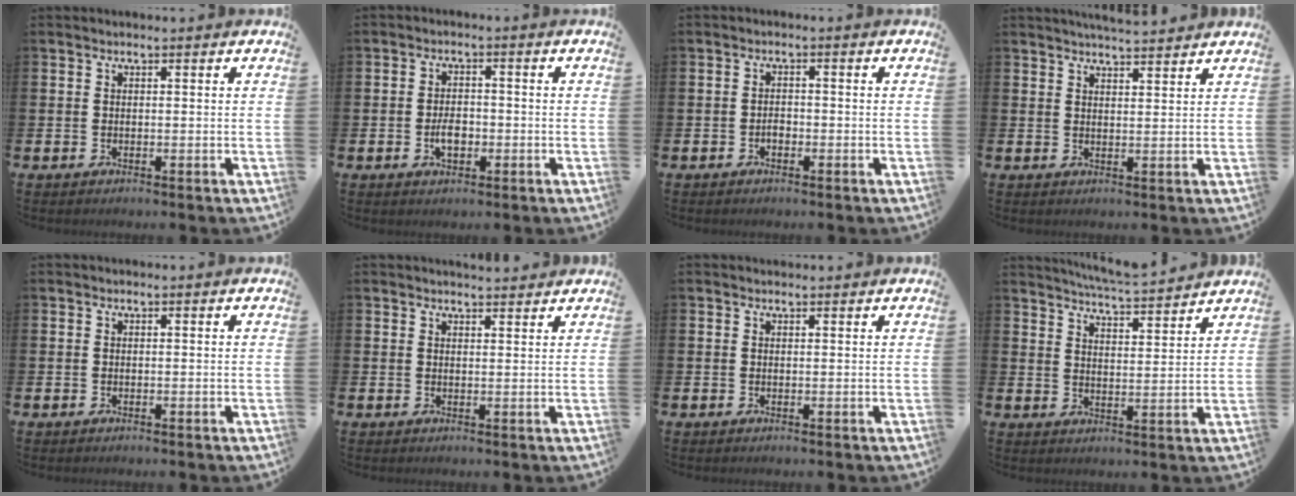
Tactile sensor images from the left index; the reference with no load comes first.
{"total": 3.1, "force": [-0.7, 1.9, 2.3], "torque": [-0.024, -0.006, -0.018]}
{"total": 1.2, "force": [-0.6, 0.8, 0.7], "torque": [-0.011, 0.001, -0.012]}
{"total": 4.0, "force": [4.0, 0.0, 0.5], "torque": [-0.014, -0.019, 0.073]}
{"total": 0.0}
{"total": 2.2, "force": [2.2, 0.1, 0.0], "torque": [0.008, -0.014, 0.037]}
{"total": 0.5, "force": [0.5, 0.1, 0.0], "torque": [0.011, -0.004, 0.008]}
{"total": 5.8, "force": [5.8, -0.2, 0.6], "torque": [-0.024, -0.039, 0.102]}